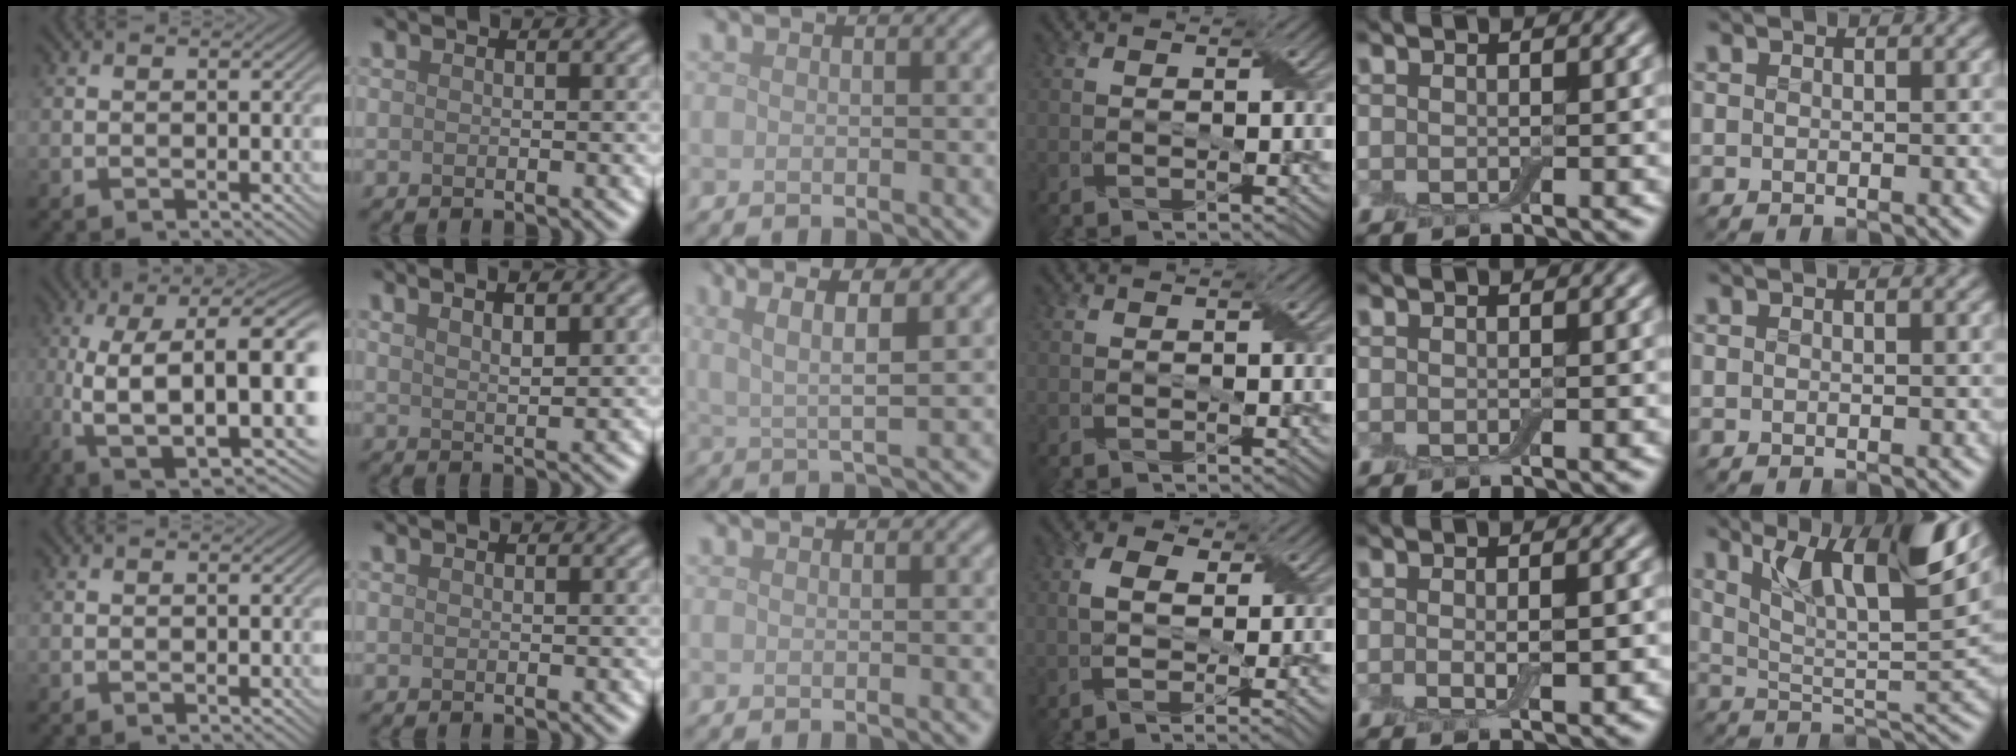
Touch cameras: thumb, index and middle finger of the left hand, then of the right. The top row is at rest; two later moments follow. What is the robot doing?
{"motion": "peel", "object": "bubble wrap"}